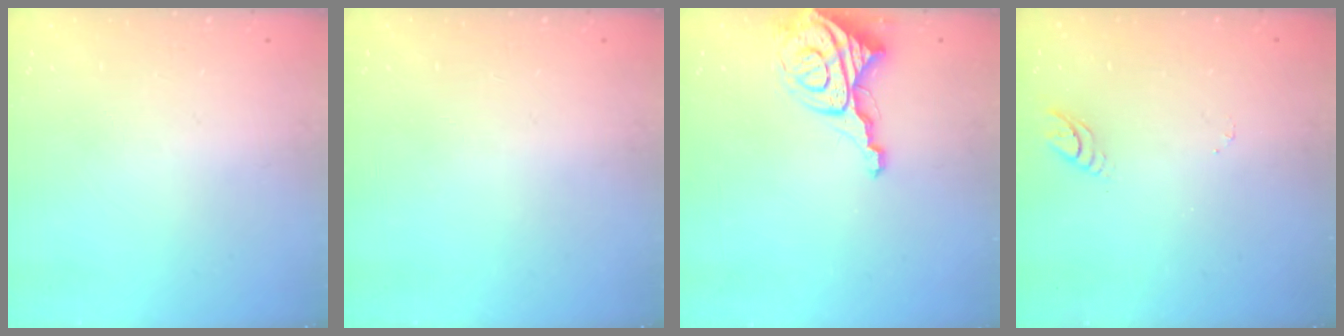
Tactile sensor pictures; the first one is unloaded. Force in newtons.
{"total": 0.0}
{"total": 14.1, "press": 14.0, "slide": 1.1}
{"total": 3.0, "press": 3.0, "slide": 0.3}